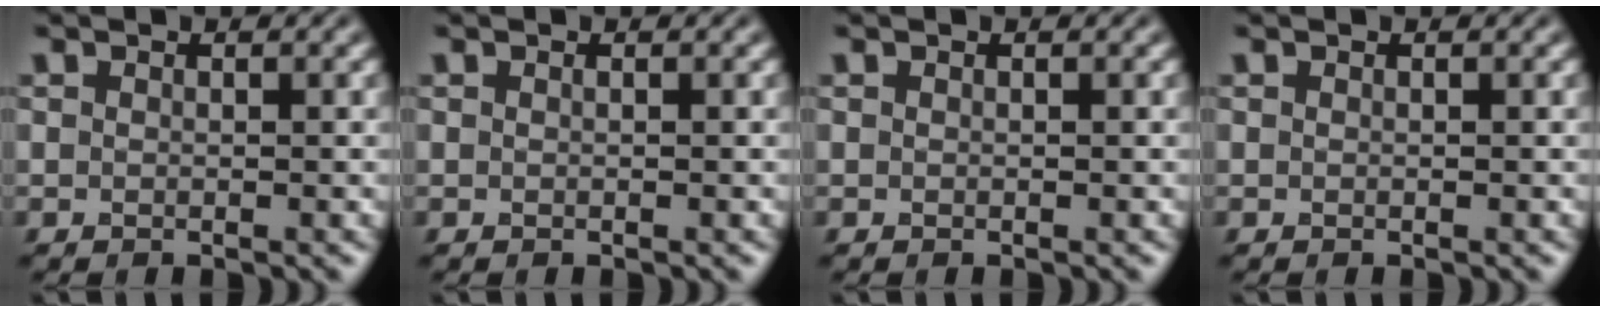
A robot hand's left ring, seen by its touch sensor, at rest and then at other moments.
{"total": 0.0}
{"total": 0.0}
{"total": 0.0}